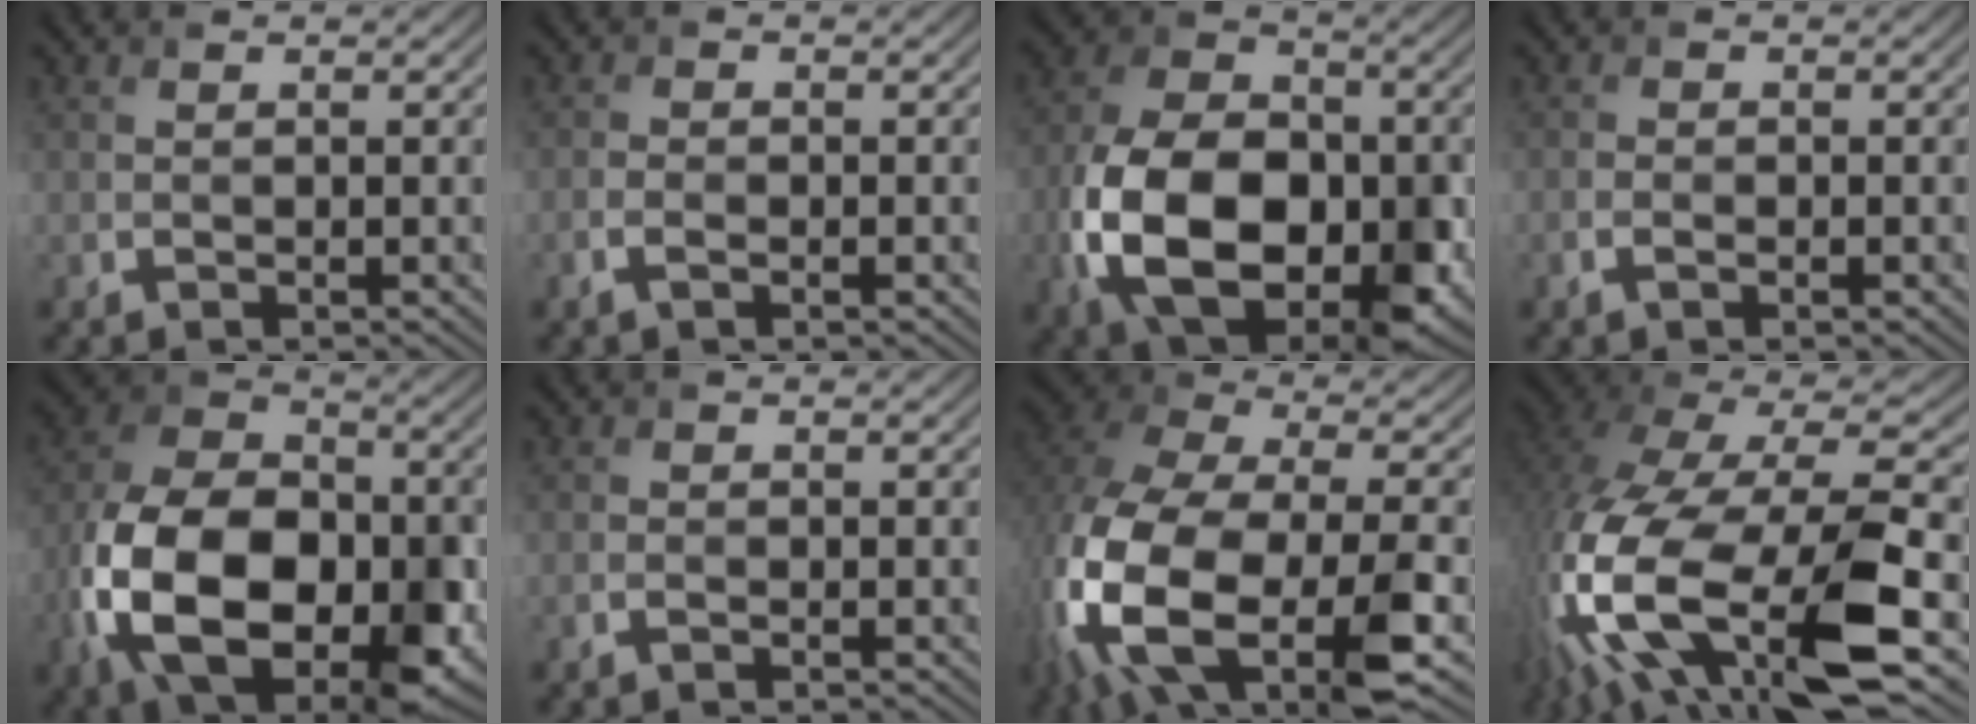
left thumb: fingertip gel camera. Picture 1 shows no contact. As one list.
[{"total": 2.0, "force": [-1.0, 0.9, 1.4], "torque": [-0.029, 0.000, -0.021]}, {"total": 16.7, "force": [-4.4, 10.7, 12.0], "torque": [-0.244, -0.028, -0.083]}, {"total": 1.7, "force": [-0.8, 0.8, 1.2], "torque": [-0.024, -0.001, -0.016]}, {"total": 18.4, "force": [-5.6, 11.6, 13.1], "torque": [-0.276, -0.035, -0.103]}, {"total": 1.0, "force": [-0.5, 0.5, 0.7], "torque": [-0.013, -0.002, -0.006]}, {"total": 19.0, "force": [-6.3, 10.9, 14.2], "torque": [-0.351, -0.057, -0.082]}, {"total": 18.6, "force": [-5.2, 9.3, 15.2], "torque": [-0.364, -0.054, -0.062]}]